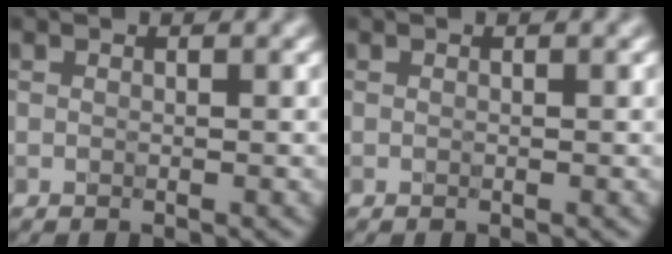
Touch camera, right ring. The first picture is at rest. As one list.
[{"total": 0.0}]